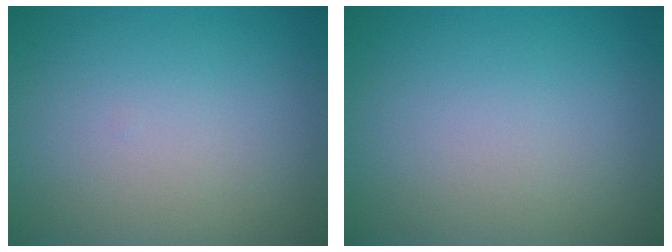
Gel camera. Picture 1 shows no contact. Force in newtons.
{"total": 0.0}